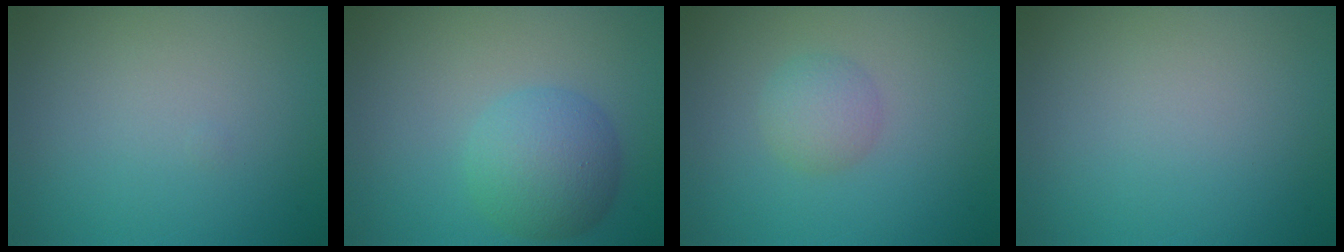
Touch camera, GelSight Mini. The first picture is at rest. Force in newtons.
{"total": 4.6, "press": 4.6, "slide": 0.1}
{"total": 2.0, "press": 2.0, "slide": 0.1}
{"total": 0.0}